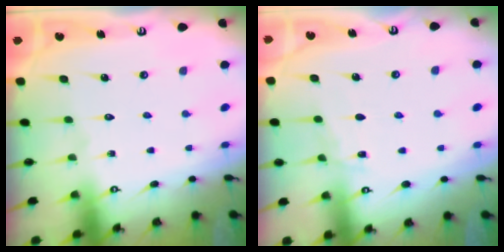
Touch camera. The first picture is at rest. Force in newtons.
{"total": 3.9, "press": 3.9, "slide": 0.5}